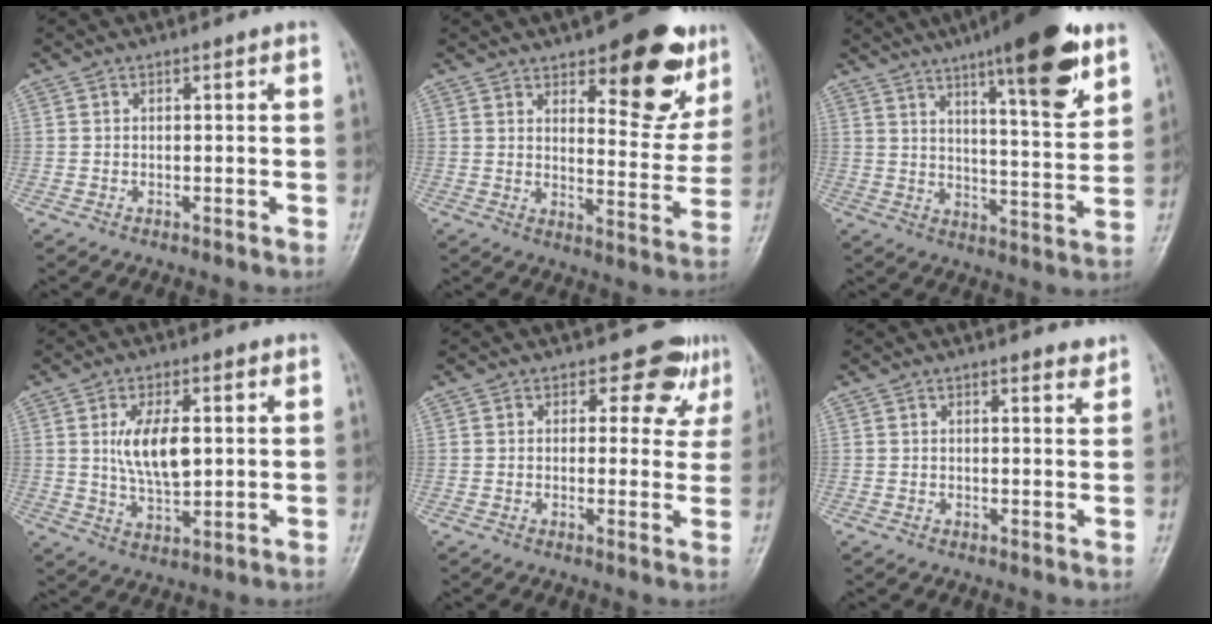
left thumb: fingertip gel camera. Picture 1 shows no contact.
{"total": 16.0, "force": [9.4, 6.5, 11.3], "torque": [-0.088, -0.052, 0.128]}
{"total": 17.9, "force": [10.7, 3.8, 13.9], "torque": [-0.180, -0.054, 0.160]}
{"total": 9.5, "force": [1.7, 4.5, 8.1], "torque": [-0.141, -0.013, 0.034]}
{"total": 6.0, "force": [4.2, 3.9, 1.8], "torque": [0.012, -0.025, 0.036]}
{"total": 2.1, "force": [1.9, 0.5, 0.6], "torque": [-0.002, -0.014, 0.021]}